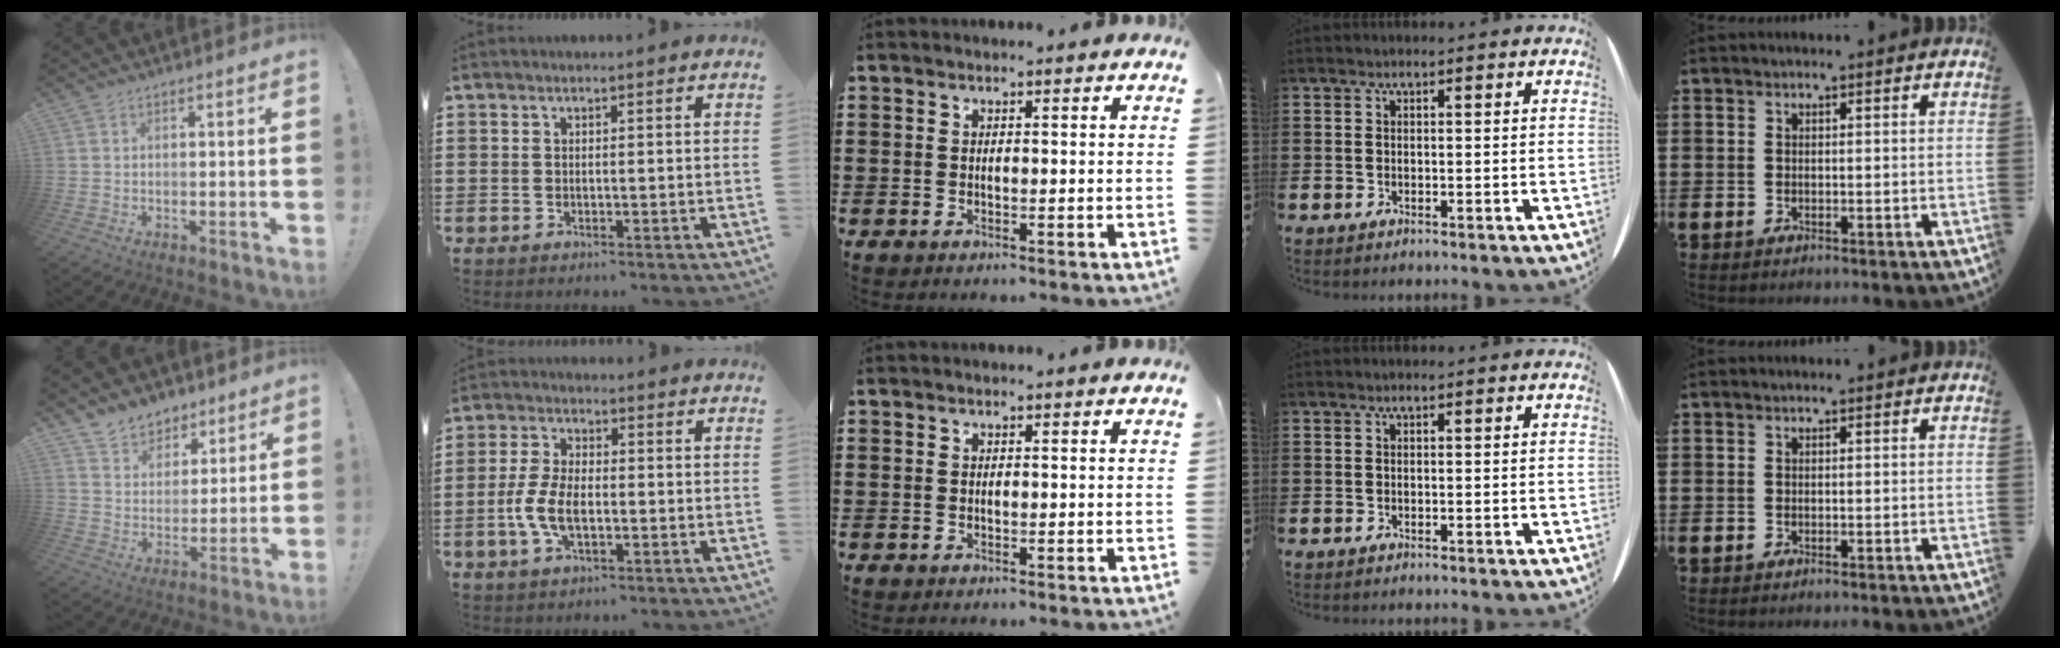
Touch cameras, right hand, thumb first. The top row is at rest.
{"thumb": {"total": 8.1, "force": [6.2, 5.2, 0.8], "torque": [-0.018, -0.053, 0.125]}, "index": {"total": 6.5, "force": [-1.6, 3.1, 5.5], "torque": [-0.129, -0.003, -0.036]}}